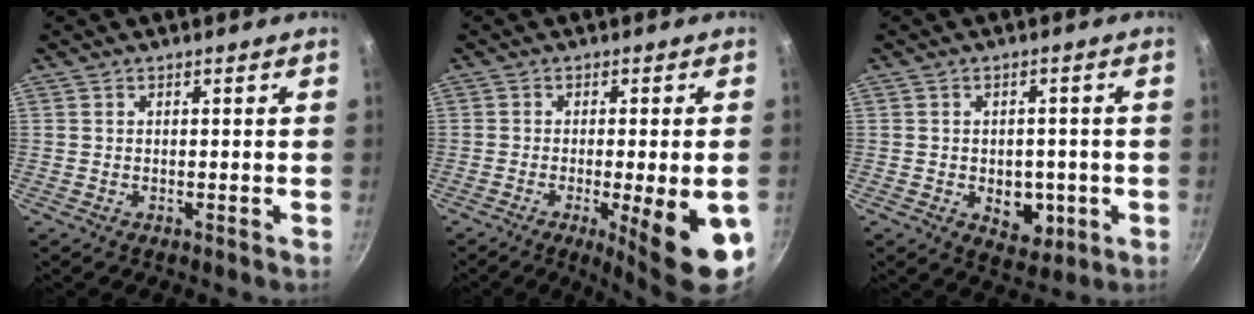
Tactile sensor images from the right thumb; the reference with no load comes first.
{"total": 13.7, "force": [-4.4, 2.9, 12.6], "torque": [-0.153, 0.000, -0.053]}
{"total": 7.5, "force": [-1.8, 5.4, 4.9], "torque": [-0.034, 0.001, -0.017]}